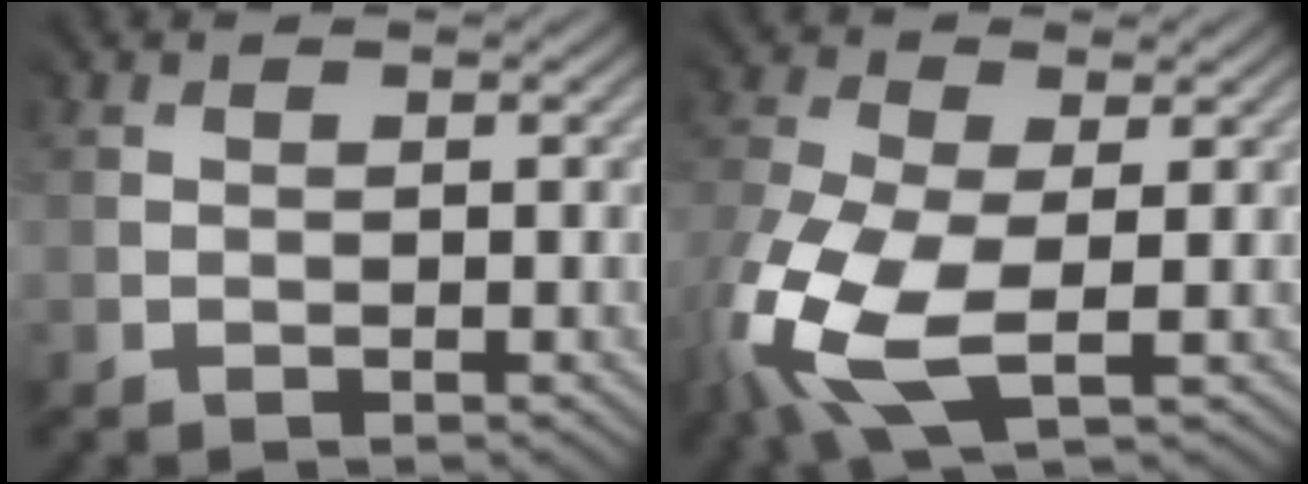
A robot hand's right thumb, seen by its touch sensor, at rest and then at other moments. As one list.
[{"total": 11.0, "force": [-4.2, 5.5, 8.5], "torque": [-0.244, -0.030, -0.080]}]